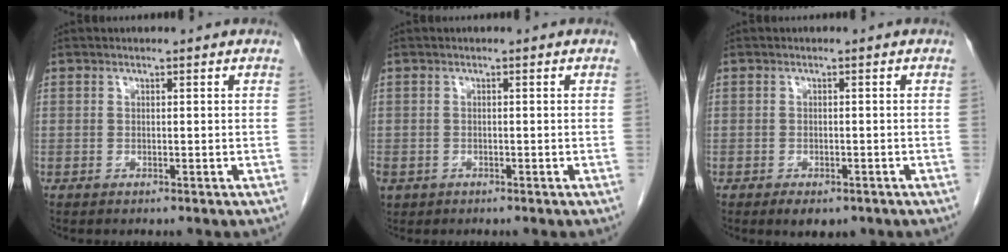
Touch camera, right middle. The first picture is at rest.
{"total": 3.2, "force": [-1.7, 2.4, 1.2], "torque": [-0.036, -0.006, -0.027]}
{"total": 3.8, "force": [-2.6, 1.9, 2.1], "torque": [-0.025, -0.003, -0.032]}